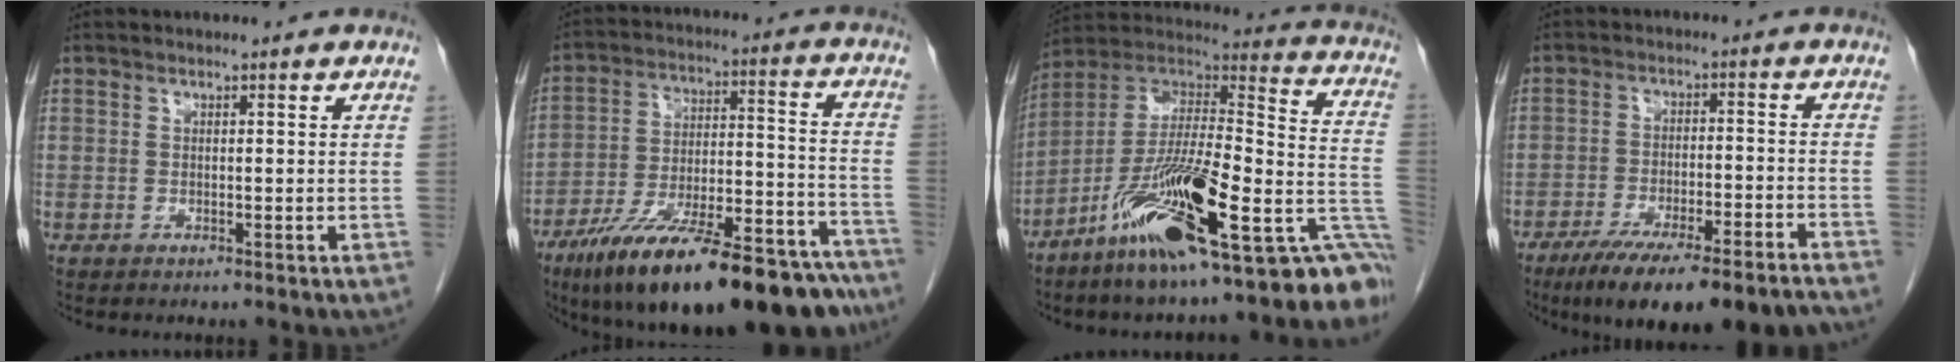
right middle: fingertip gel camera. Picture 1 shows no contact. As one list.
[{"total": 28.2, "force": [-21.4, 5.8, 17.3], "torque": [-0.214, 0.005, -0.327]}, {"total": 28.2, "force": [-17.2, 5.4, 21.6], "torque": [-0.225, 0.045, -0.269]}, {"total": 17.0, "force": [-13.5, 1.7, 10.2], "torque": [-0.123, -0.010, -0.207]}]